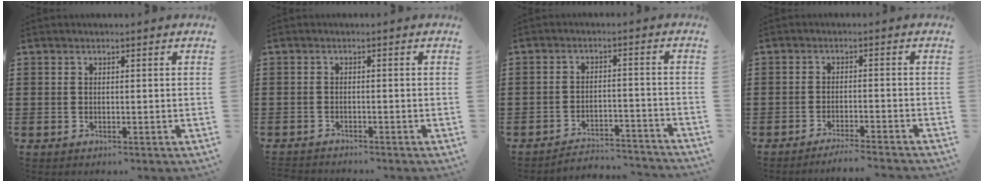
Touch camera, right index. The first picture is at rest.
{"total": 1.4, "force": [-1.4, -0.1, -0.2], "torque": [0.000, 0.000, -0.029]}
{"total": 3.9, "force": [-3.9, 0.4, 0.5], "torque": [-0.013, 0.004, -0.081]}
{"total": 2.9, "force": [-2.8, -0.6, 0.6], "torque": [-0.011, -0.003, -0.058]}